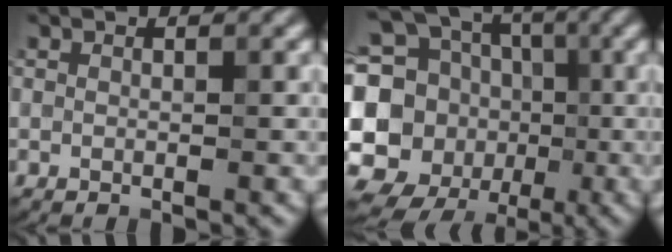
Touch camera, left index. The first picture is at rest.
{"total": 17.3, "force": [-1.4, 15.7, 7.2], "torque": [-0.169, 0.020, -0.047]}